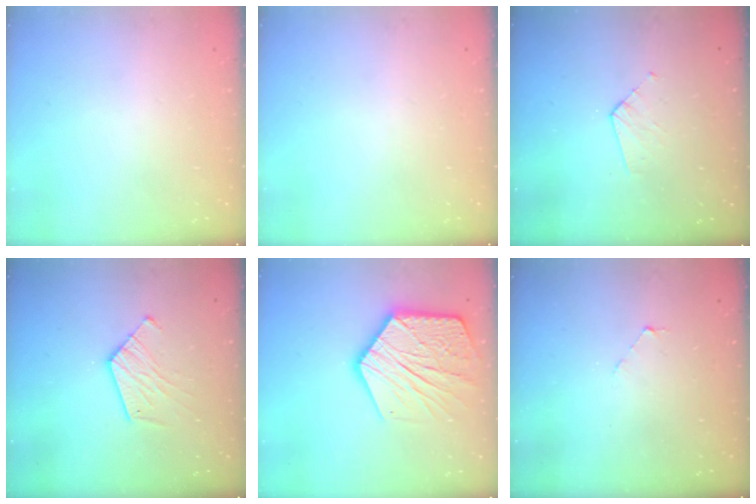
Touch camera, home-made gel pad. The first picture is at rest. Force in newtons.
{"total": 0.0}
{"total": 3.3, "press": 3.2, "slide": 0.2}
{"total": 9.8, "press": 9.7, "slide": 0.6}
{"total": 20.2, "press": 20.1, "slide": 1.0}
{"total": 2.8, "press": 2.8, "slide": 0.2}